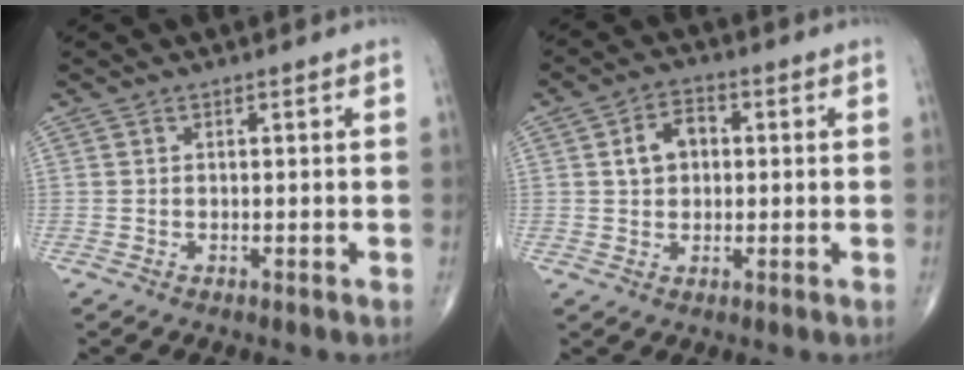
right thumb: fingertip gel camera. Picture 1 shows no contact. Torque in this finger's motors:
{"motor_torque": [0.03, -0.21, 0.72, 0.09, 0.01]}